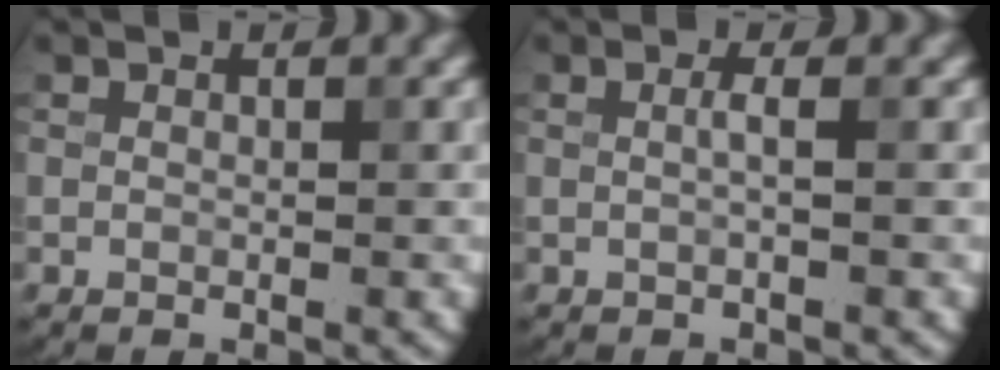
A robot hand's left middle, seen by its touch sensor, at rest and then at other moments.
{"total": 0.7, "force": [-0.1, -0.3, 0.6], "torque": [-0.015, 0.005, 0.002]}